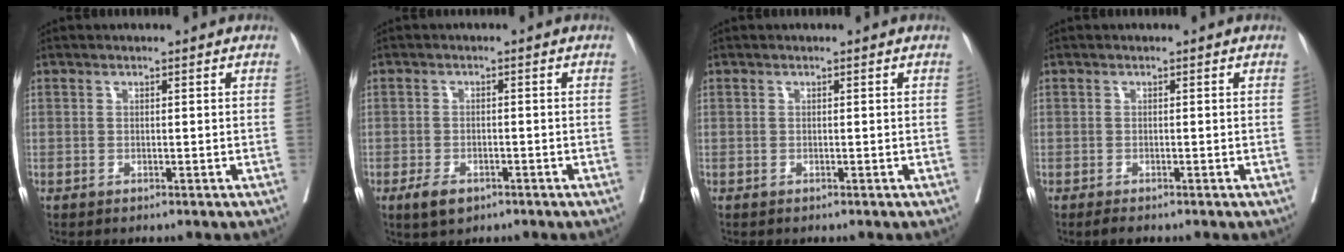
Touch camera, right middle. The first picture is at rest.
{"total": 3.6, "force": [-2.1, 1.9, 2.2], "torque": [-0.045, -0.004, -0.029]}
{"total": 0.0}
{"total": 1.1, "force": [-0.9, 0.3, 0.5], "torque": [-0.019, -0.005, -0.013]}